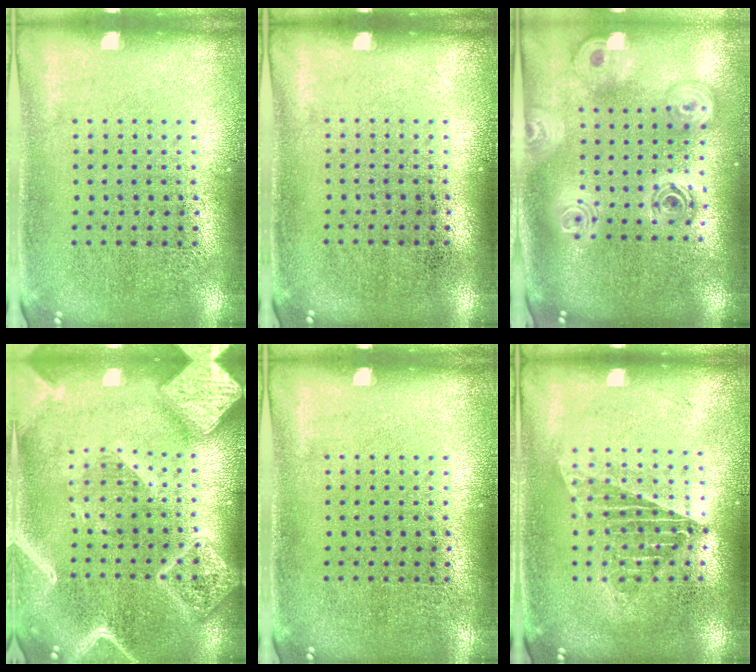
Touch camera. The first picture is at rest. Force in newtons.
{"total": 0.0}
{"total": 2.4, "press": 1.9, "slide": 1.5}
{"total": 3.6, "press": 3.6, "slide": 0.5}
{"total": 0.0}
{"total": 1.3, "press": 1.2, "slide": 0.6}